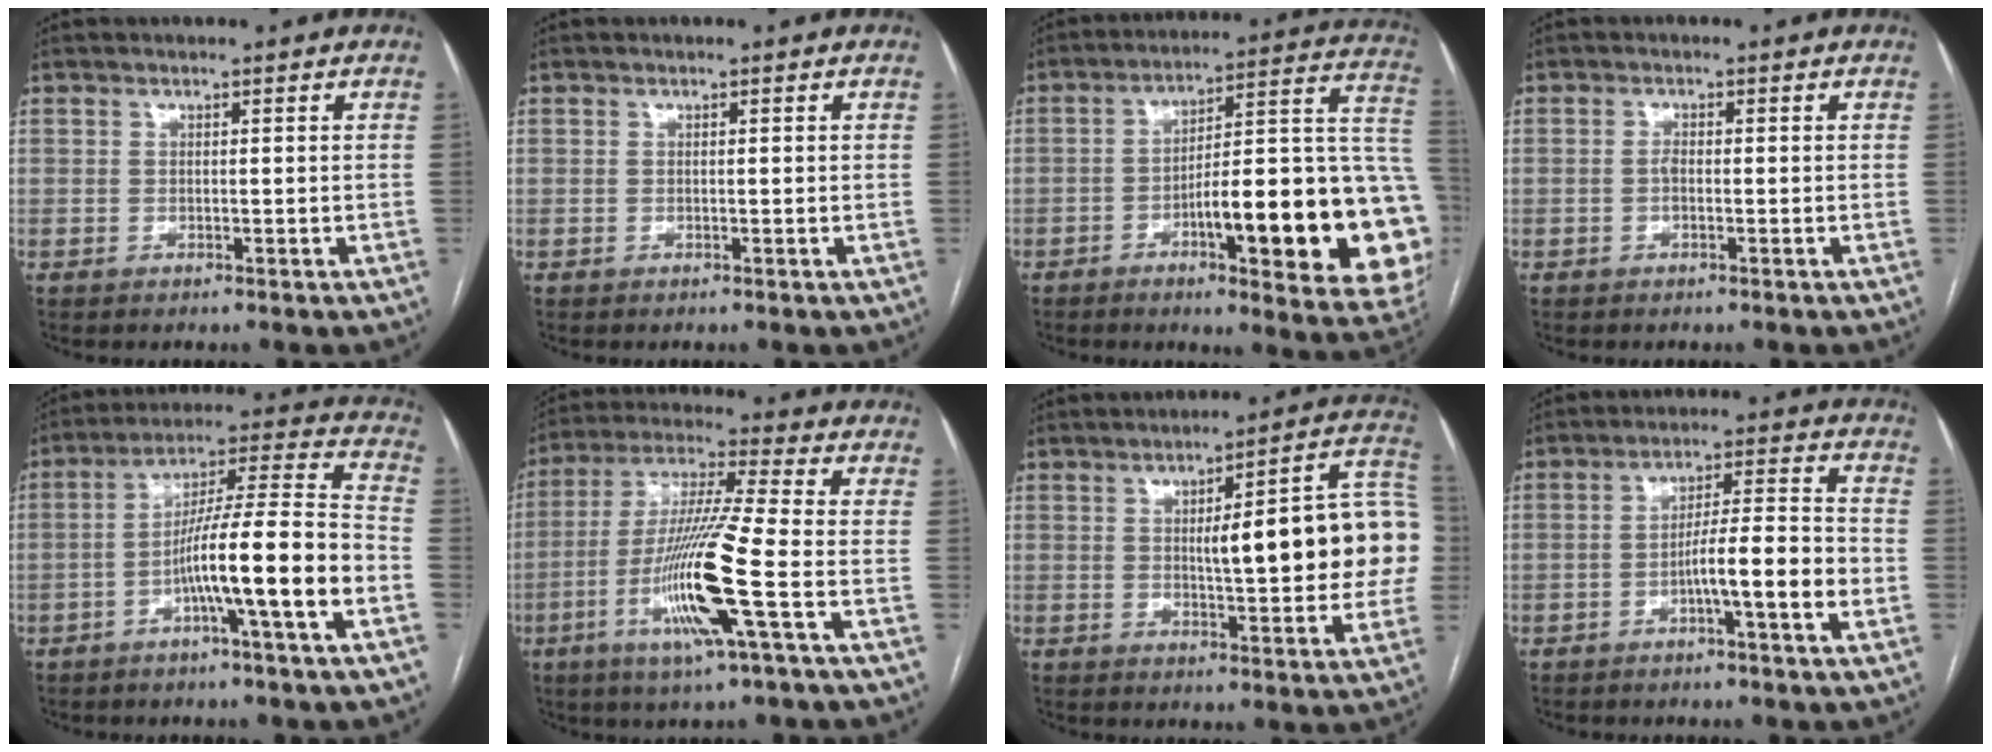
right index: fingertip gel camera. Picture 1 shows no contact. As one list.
[{"total": 0.0}, {"total": 27.0, "force": [-6.5, 4.6, 25.8], "torque": [-0.257, 0.015, -0.083]}, {"total": 1.1, "force": [-0.3, 0.4, 1.0], "torque": [-0.020, 0.002, -0.006]}, {"total": 15.4, "force": [-5.3, -0.3, 14.5], "torque": [-0.240, 0.015, -0.090]}, {"total": 15.2, "force": [-4.9, -0.6, 14.3], "torque": [-0.291, -0.015, -0.099]}, {"total": 18.9, "force": [1.1, 3.5, 18.5], "torque": [-0.197, 0.040, 0.018]}, {"total": 9.6, "force": [-3.1, 0.4, 9.1], "torque": [-0.146, 0.013, -0.050]}]